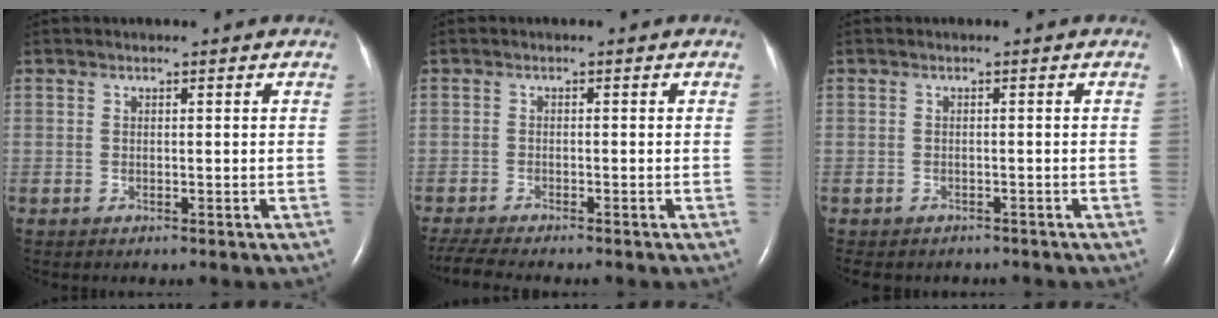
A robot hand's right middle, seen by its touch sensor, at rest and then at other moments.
{"total": 5.8, "force": [-5.1, 0.1, 2.7], "torque": [-0.052, -0.017, -0.087]}
{"total": 6.7, "force": [-5.7, 2.9, 2.0], "torque": [-0.033, -0.001, -0.068]}